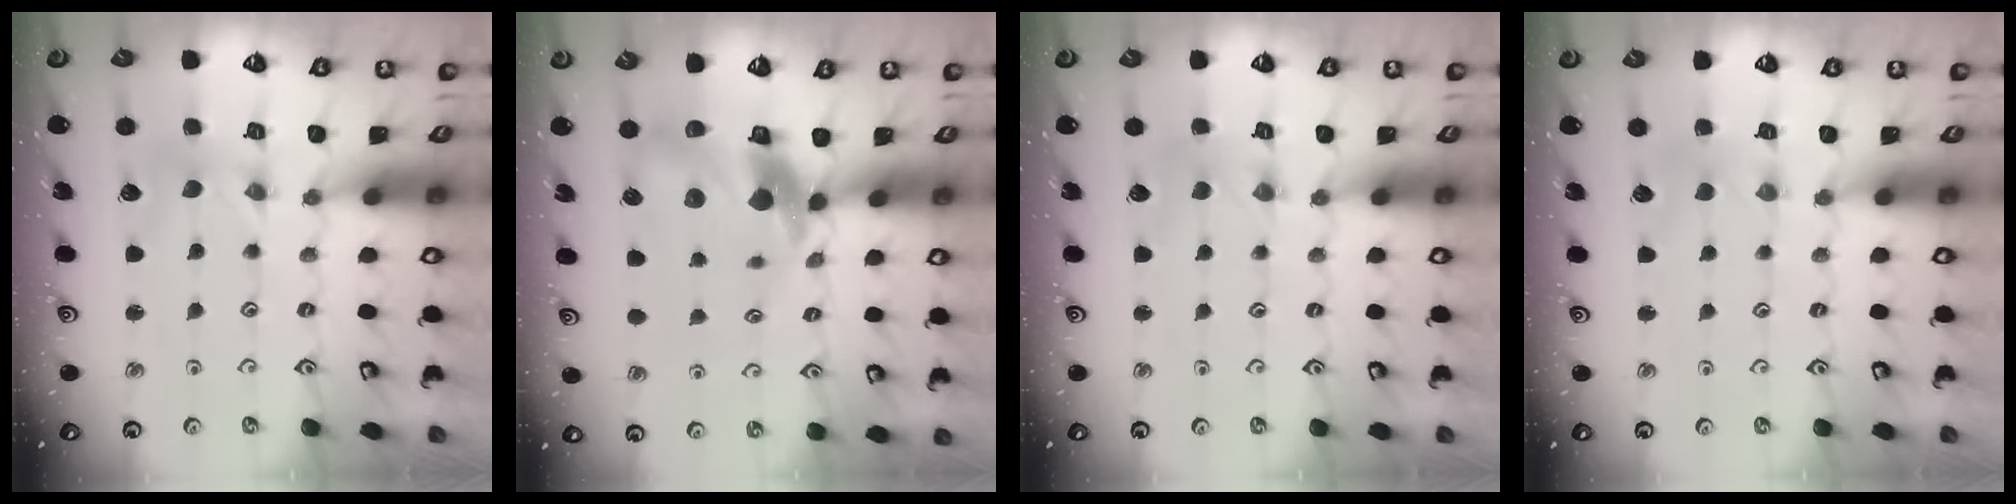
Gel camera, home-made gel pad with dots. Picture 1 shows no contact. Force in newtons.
{"total": 12.2, "press": 12.0, "slide": 1.9}
{"total": 0.0}
{"total": 2.3, "press": 2.3, "slide": 0.3}